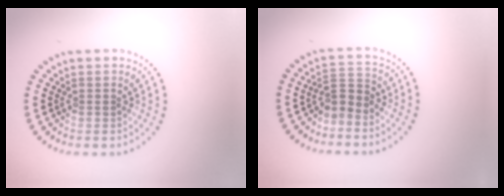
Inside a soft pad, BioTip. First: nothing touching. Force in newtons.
{"total": 2.1, "press": 1.5, "slide": 1.6}